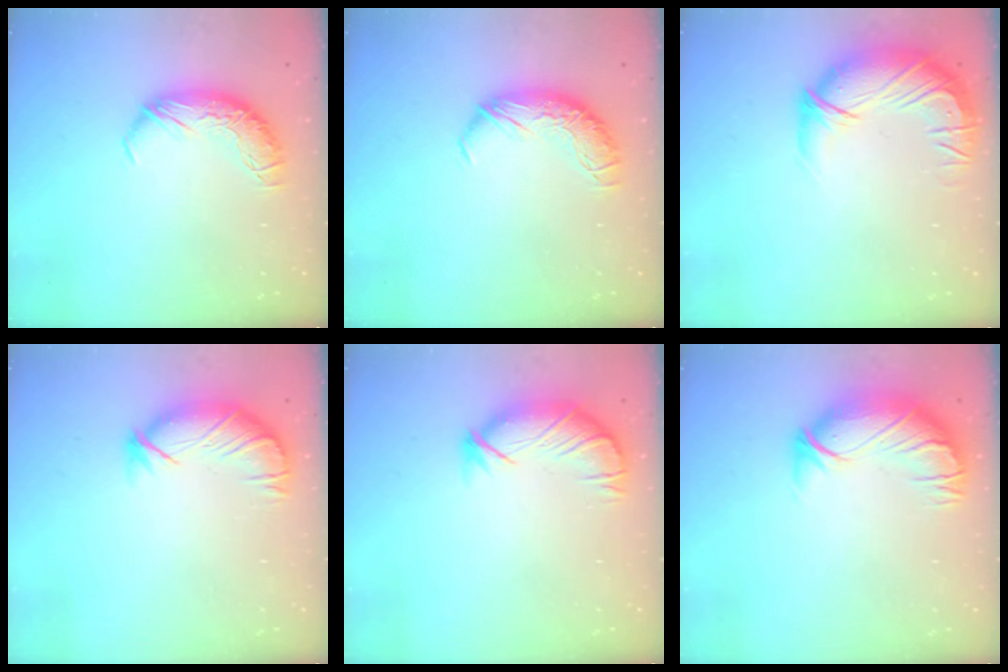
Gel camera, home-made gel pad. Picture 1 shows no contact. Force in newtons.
{"total": 0.0}
{"total": 3.0, "press": 0.1, "slide": 3.0}
{"total": 3.8, "press": 3.2, "slide": 2.1}
{"total": 3.9, "press": 3.4, "slide": 2.0}
{"total": 3.0, "press": 0.3, "slide": 3.0}